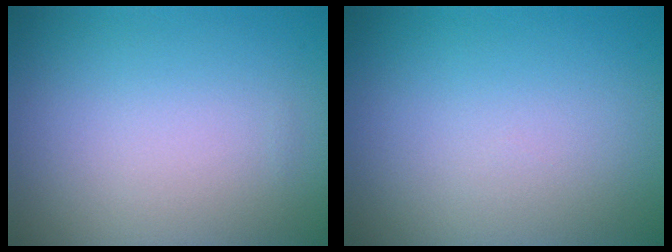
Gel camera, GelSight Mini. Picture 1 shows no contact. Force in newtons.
{"total": 0.0}